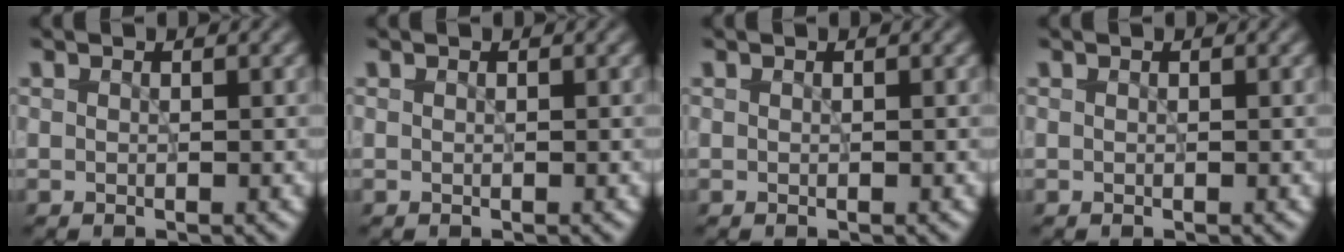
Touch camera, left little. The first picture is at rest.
{"total": 0.0}
{"total": 0.0}
{"total": 0.0}